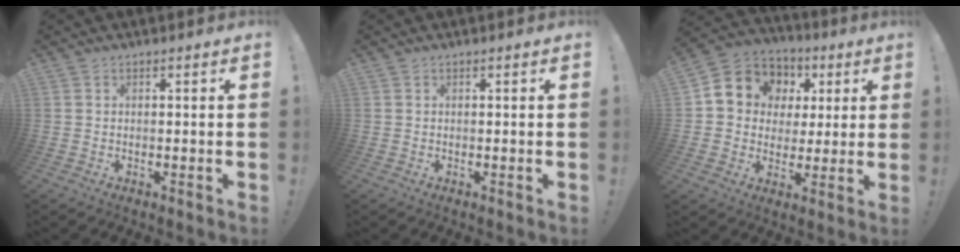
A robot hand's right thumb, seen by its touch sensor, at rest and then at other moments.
{"total": 0.0}
{"total": 10.0, "force": [3.2, 8.9, 3.1], "torque": [-0.051, -0.018, 0.069]}